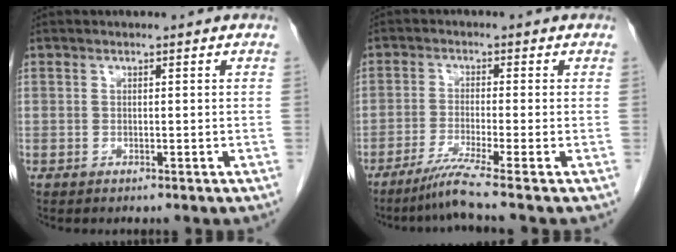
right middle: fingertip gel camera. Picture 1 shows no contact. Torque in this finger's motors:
{"motor_torque": [0.01, -0.31, -0.01, 0.01]}